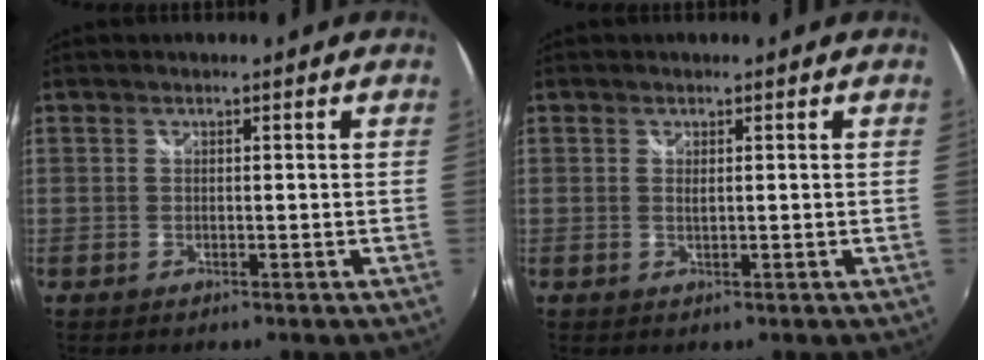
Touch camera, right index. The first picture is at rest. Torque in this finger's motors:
{"motor_torque": [1.07, 1.07, 0.06, 0.01]}